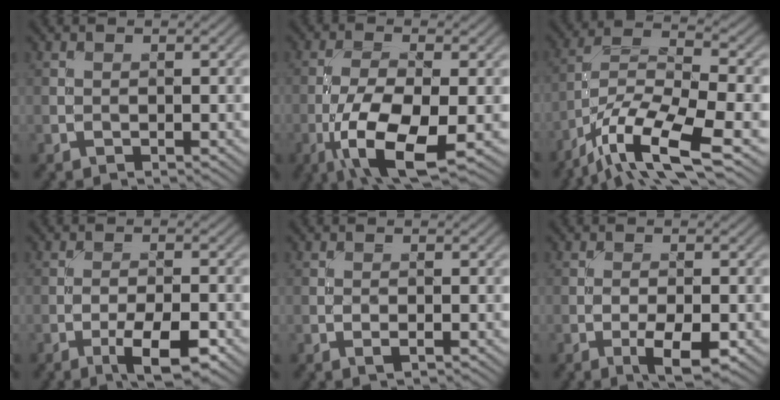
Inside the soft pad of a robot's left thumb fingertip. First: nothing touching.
{"total": 10.6, "force": [-4.2, 3.7, 9.0], "torque": [-0.179, -0.012, -0.079]}
{"total": 13.1, "force": [-8.1, 3.6, 9.7], "torque": [-0.190, -0.008, -0.159]}
{"total": 5.6, "force": [-2.9, 1.5, 4.5], "torque": [-0.079, 0.005, -0.048]}
{"total": 0.9, "force": [-0.2, 0.3, 0.9], "torque": [-0.017, 0.000, -0.006]}
{"total": 4.2, "force": [-1.8, 1.3, 3.5], "torque": [-0.061, 0.000, -0.029]}